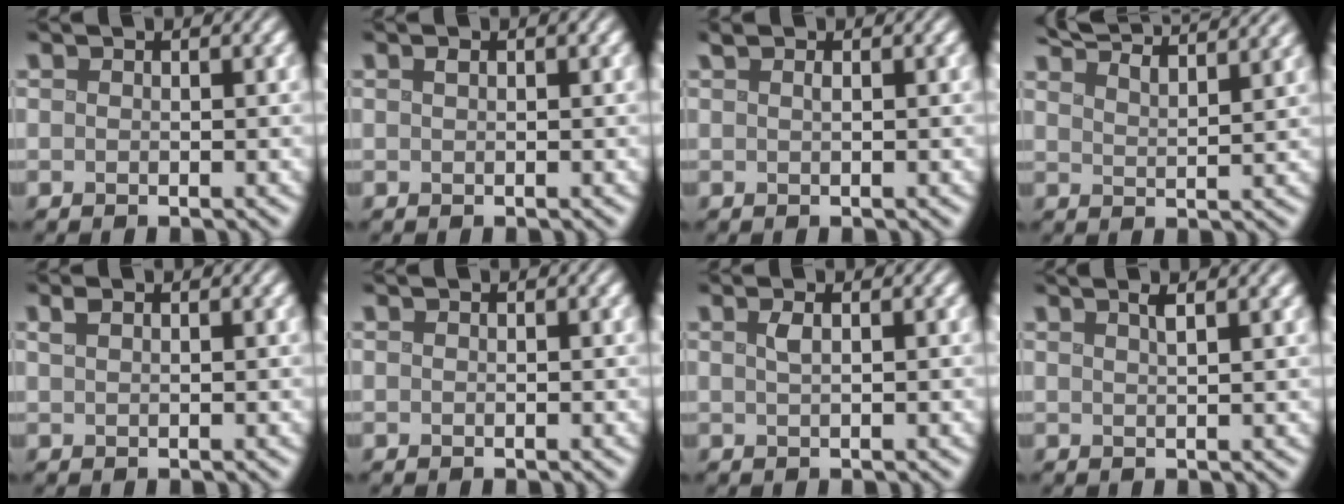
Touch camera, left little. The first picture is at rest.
{"total": 0.8, "force": [0.4, 0.2, 0.6], "torque": [-0.011, 0.003, 0.006]}
{"total": 0.9, "force": [0.5, 0.2, 0.7], "torque": [-0.013, 0.004, 0.009]}
{"total": 9.0, "force": [7.8, 1.9, 4.0], "torque": [-0.044, 0.027, 0.080]}
{"total": 1.2, "force": [0.8, 0.4, 0.8], "torque": [-0.016, 0.006, 0.015]}
{"total": 0.0}
{"total": 1.4, "force": [0.5, 0.4, 1.2], "torque": [-0.021, 0.004, 0.007]}
{"total": 3.2, "force": [1.9, 1.1, 2.3], "torque": [-0.008, 0.016, 0.004]}